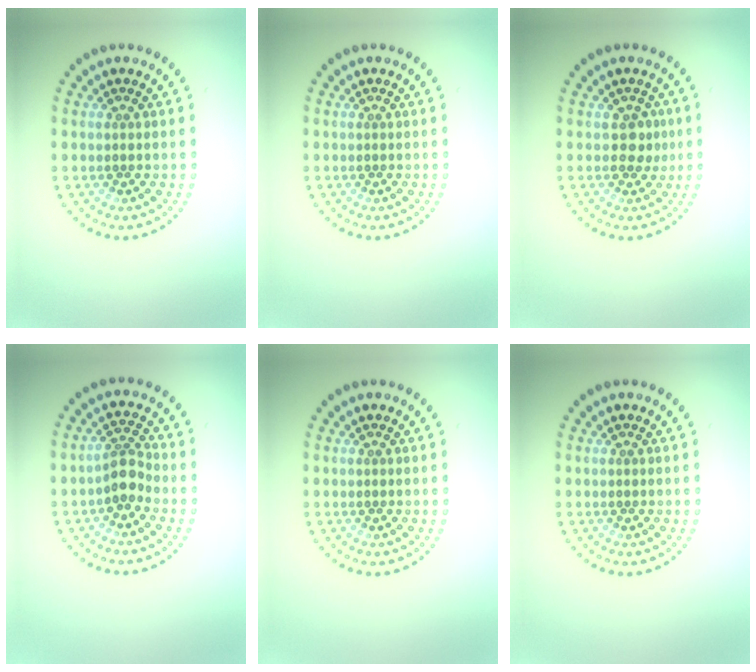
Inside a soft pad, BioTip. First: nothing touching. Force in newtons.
{"total": 0.0}
{"total": 1.6, "press": 1.4, "slide": 0.7}
{"total": 2.5, "press": 2.1, "slide": 1.4}
{"total": 0.0}
{"total": 0.0}